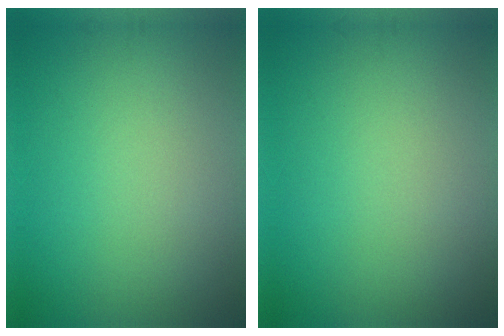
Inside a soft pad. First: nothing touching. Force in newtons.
{"total": 0.0}